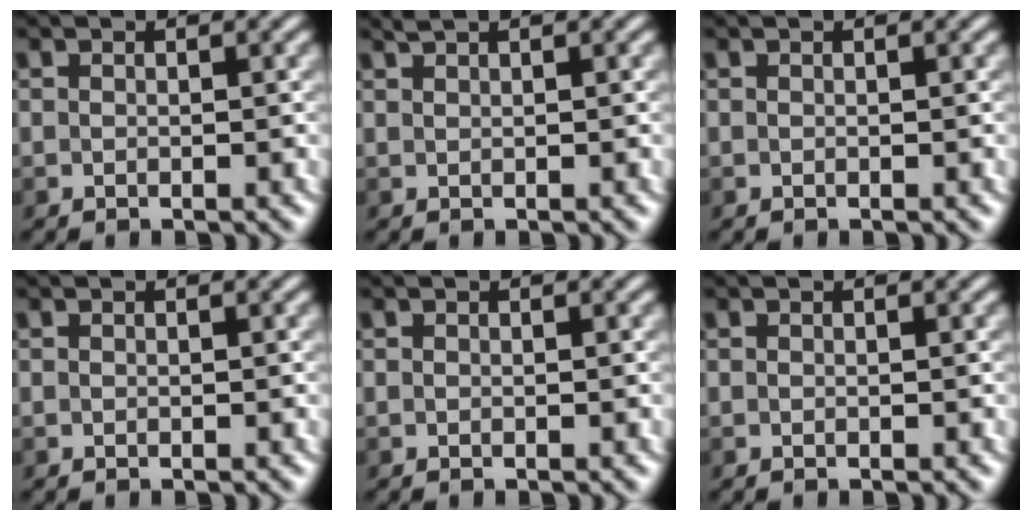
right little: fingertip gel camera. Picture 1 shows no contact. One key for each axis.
{"total": 1.1, "fx": 0.9, "fy": 0.3, "fz": 0.6, "tx": -0.009, "ty": 0.001, "tz": 0.011}
{"total": 0.0}
{"total": 0.0}
{"total": 0.0}
{"total": 0.0}